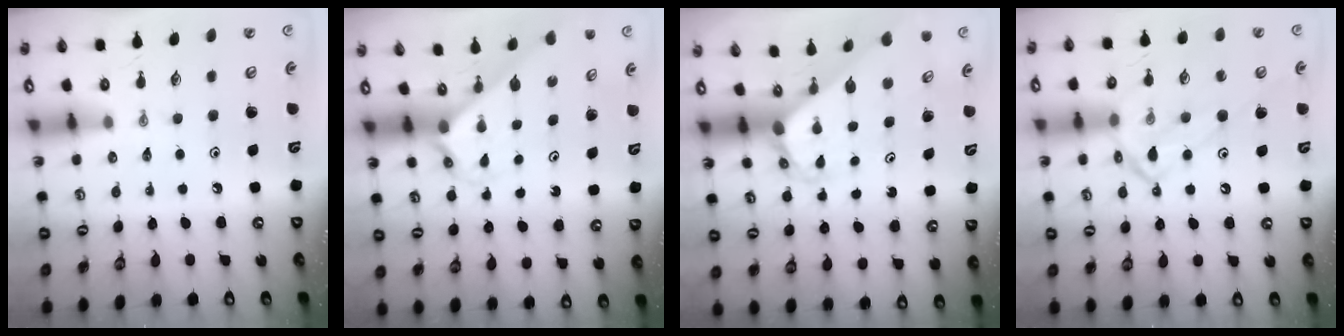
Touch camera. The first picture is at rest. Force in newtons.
{"total": 2.1, "press": 2.1, "slide": 0.1}
{"total": 3.2, "press": 3.2, "slide": 0.3}
{"total": 14.8, "press": 14.8, "slide": 1.0}